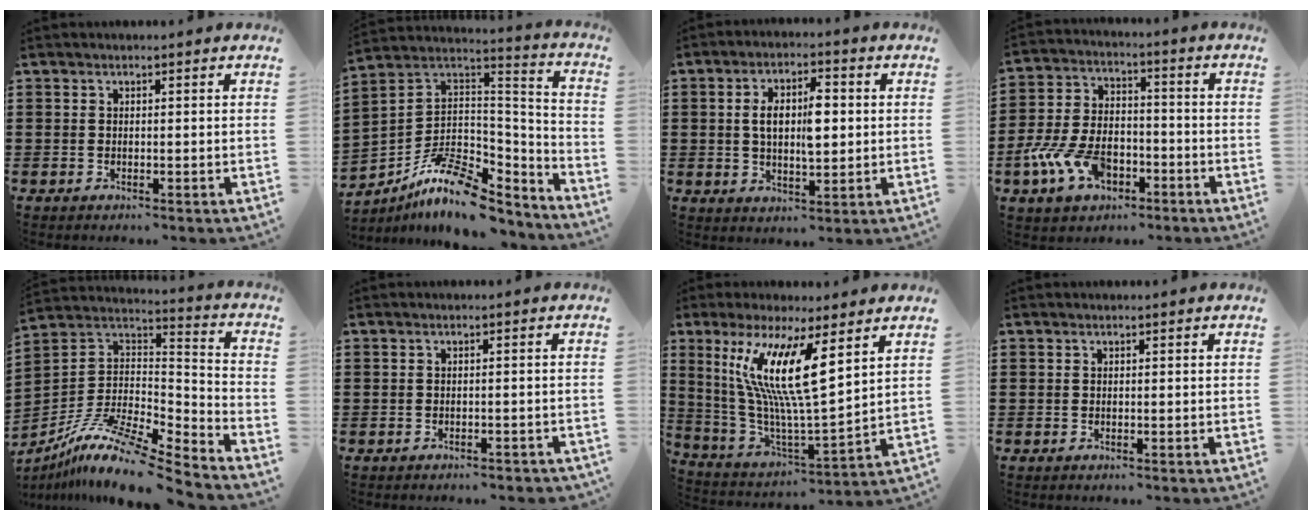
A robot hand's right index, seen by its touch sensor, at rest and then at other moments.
{"total": 11.8, "force": [-8.1, 4.8, 7.1], "torque": [-0.142, 0.022, -0.153]}
{"total": 7.1, "force": [1.4, 3.7, 5.9], "torque": [-0.100, 0.002, 0.017]}
{"total": 9.4, "force": [-4.2, 5.7, 6.2], "torque": [-0.161, 0.002, -0.079]}
{"total": 12.2, "force": [-9.1, 2.2, 7.8], "torque": [-0.150, 0.016, -0.179]}
{"total": 0.9, "force": [-0.8, 0.2, 0.4], "torque": [-0.011, -0.003, -0.017]}
{"total": 14.0, "force": [6.3, 1.8, 12.4], "torque": [-0.268, -0.031, 0.102]}
{"total": 0.0}